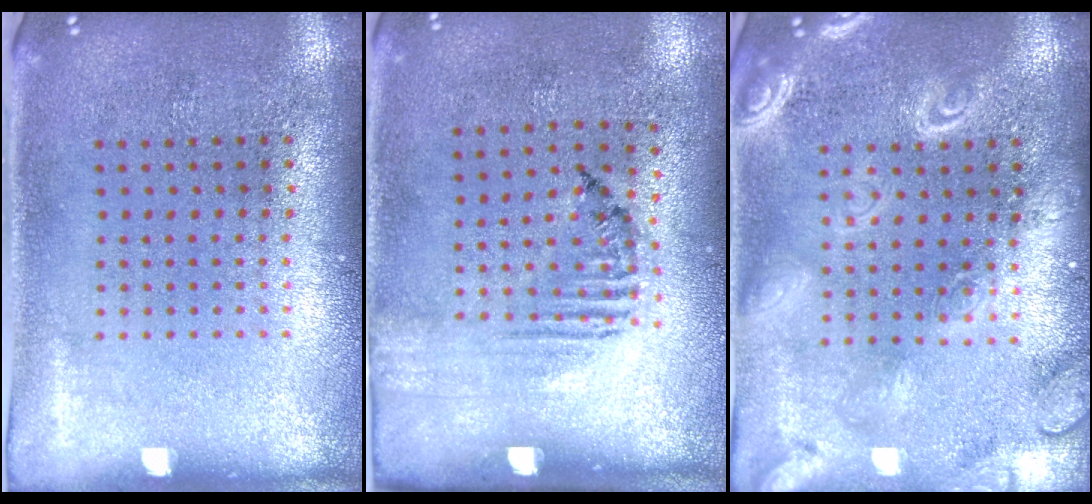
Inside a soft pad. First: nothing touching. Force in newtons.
{"total": 1.6, "press": 1.1, "slide": 1.2}
{"total": 3.0, "press": 3.0, "slide": 0.3}